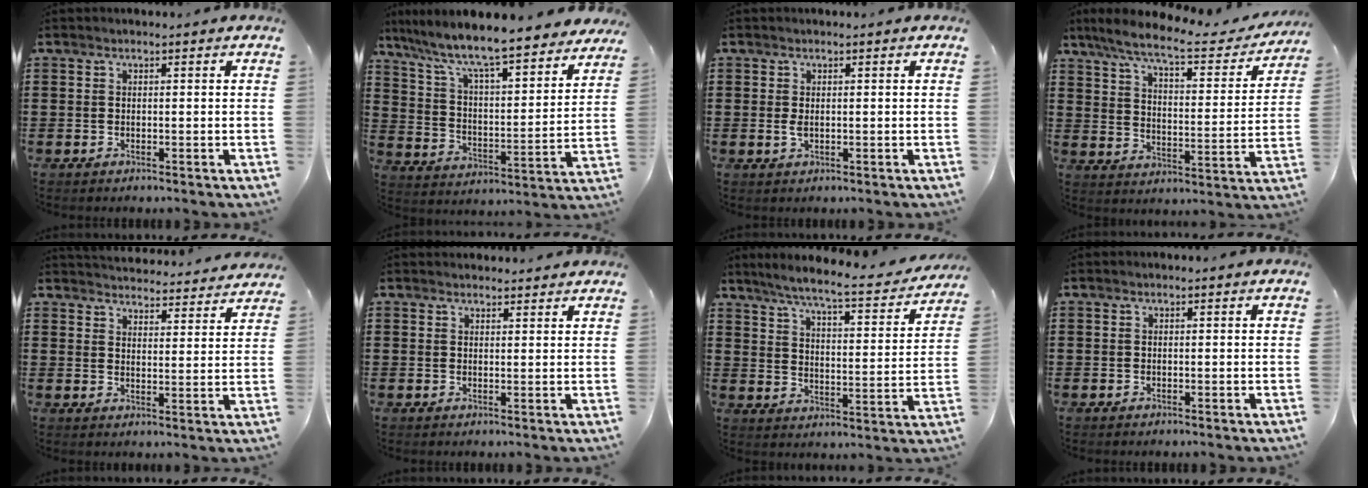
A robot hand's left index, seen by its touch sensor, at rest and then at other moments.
{"total": 7.7, "force": [6.9, 0.2, 3.4], "torque": [-0.099, -0.057, 0.111]}
{"total": 1.4, "force": [0.1, 0.5, 1.3], "torque": [-0.034, -0.001, -0.001]}
{"total": 8.4, "force": [6.9, 0.7, 4.8], "torque": [-0.120, -0.036, 0.114]}
{"total": 4.2, "force": [4.2, 0.0, 0.0], "torque": [-0.010, -0.033, 0.071]}
{"total": 1.7, "force": [1.7, 0.4, 0.1], "torque": [-0.005, 0.003, 0.034]}
{"total": 6.7, "force": [5.8, -0.3, 3.3], "torque": [-0.089, -0.040, 0.093]}
{"total": 0.0}